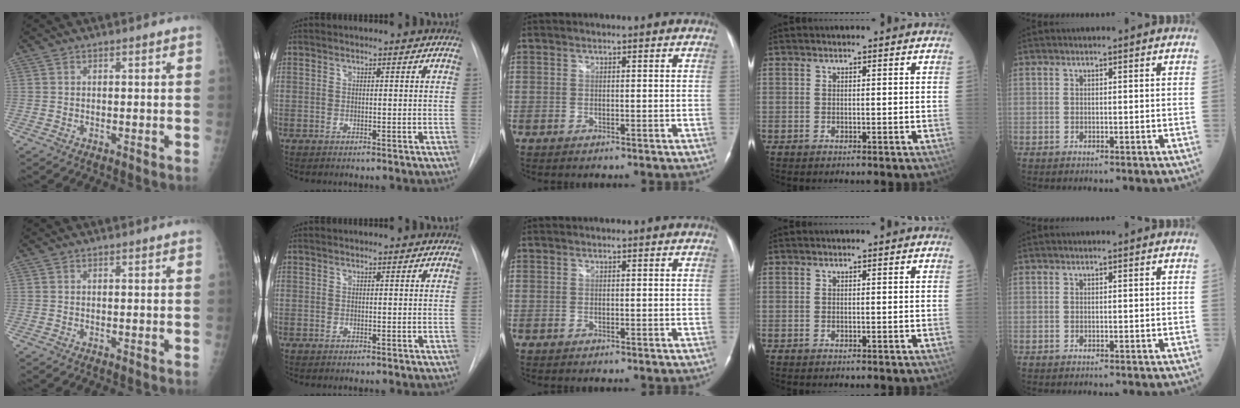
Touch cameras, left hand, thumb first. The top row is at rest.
{}